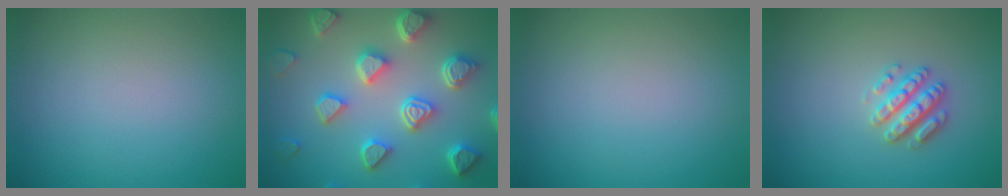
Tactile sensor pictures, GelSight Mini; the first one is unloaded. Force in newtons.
{"total": 7.0, "press": 5.7, "slide": 4.1}
{"total": 0.0}
{"total": 2.8, "press": 2.8, "slide": 0.3}